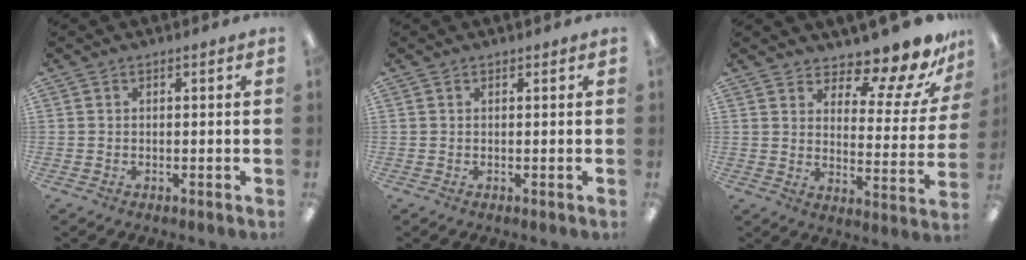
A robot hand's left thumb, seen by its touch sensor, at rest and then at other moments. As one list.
[{"total": 0.0}, {"total": 12.0, "force": [10.6, 3.2, 4.8], "torque": [-0.065, -0.096, 0.178]}]